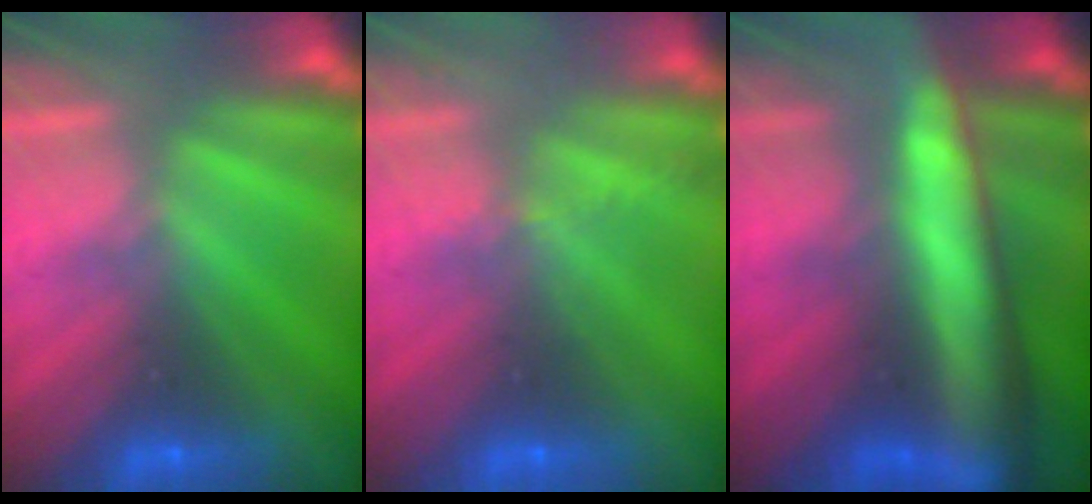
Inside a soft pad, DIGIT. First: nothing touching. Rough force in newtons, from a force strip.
{"total": 2.1}
{"total": 6.6}